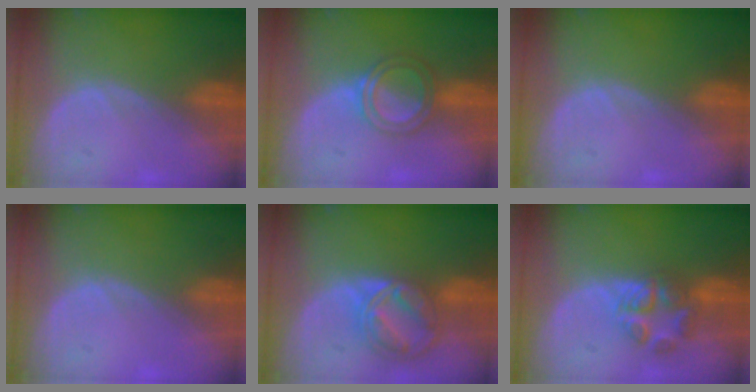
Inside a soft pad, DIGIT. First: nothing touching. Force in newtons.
{"total": 5.1, "press": 4.6, "slide": 2.1}
{"total": 0.0}
{"total": 0.6, "press": 0.0, "slide": 0.6}
{"total": 8.7, "press": 7.4, "slide": 4.6}
{"total": 5.8, "press": 5.8, "slide": 0.5}